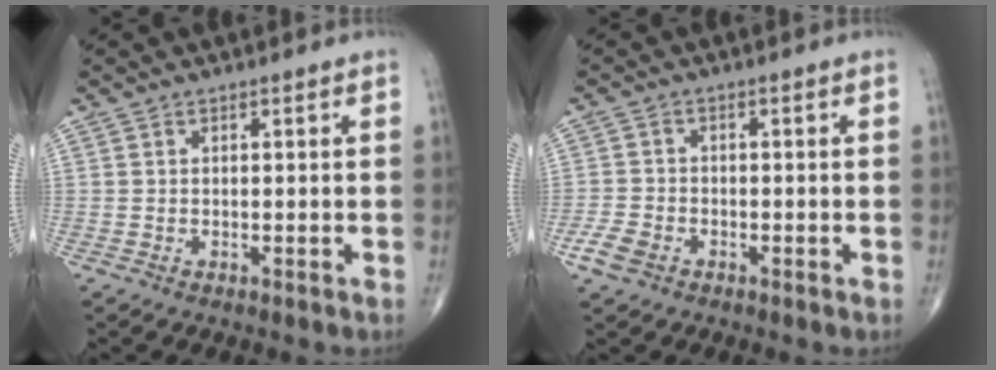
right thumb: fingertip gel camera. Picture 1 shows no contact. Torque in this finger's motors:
{"motor_torque": [0.13, 0.55, -0.11, -0.17, 0.00]}